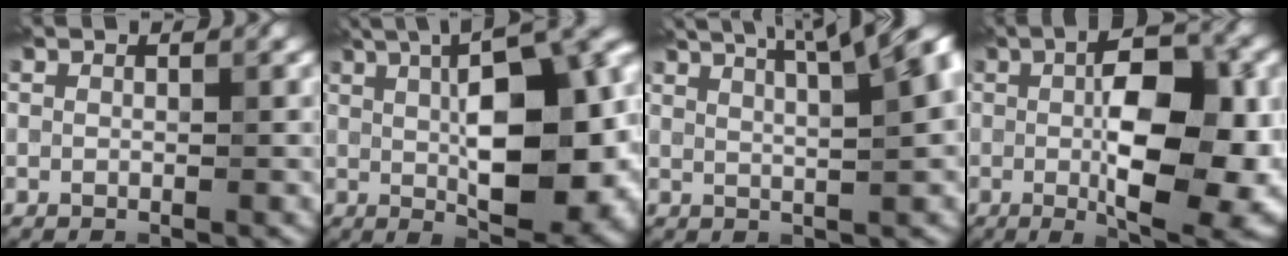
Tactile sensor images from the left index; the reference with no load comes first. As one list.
[{"total": 14.3, "force": [1.8, 5.4, 13.1], "torque": [-0.162, 0.014, 0.027]}, {"total": 14.5, "force": [7.6, 5.9, 10.9], "torque": [-0.081, 0.076, 0.073]}, {"total": 12.1, "force": [-0.2, 4.6, 11.2], "torque": [-0.151, -0.003, -0.004]}]